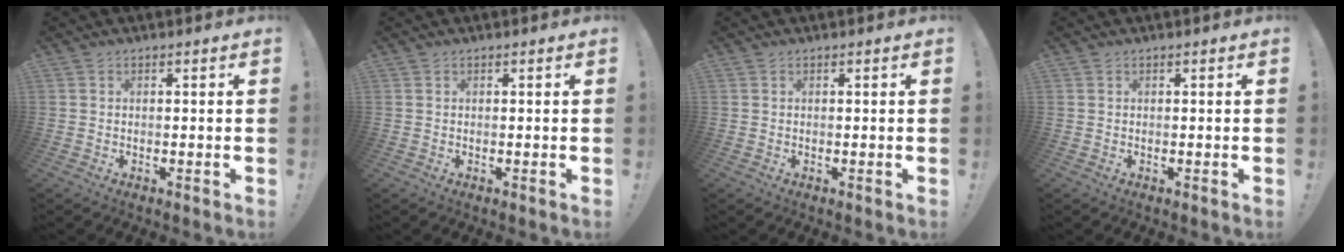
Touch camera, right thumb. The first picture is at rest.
{"total": 0.0}
{"total": 0.0}
{"total": 0.0}